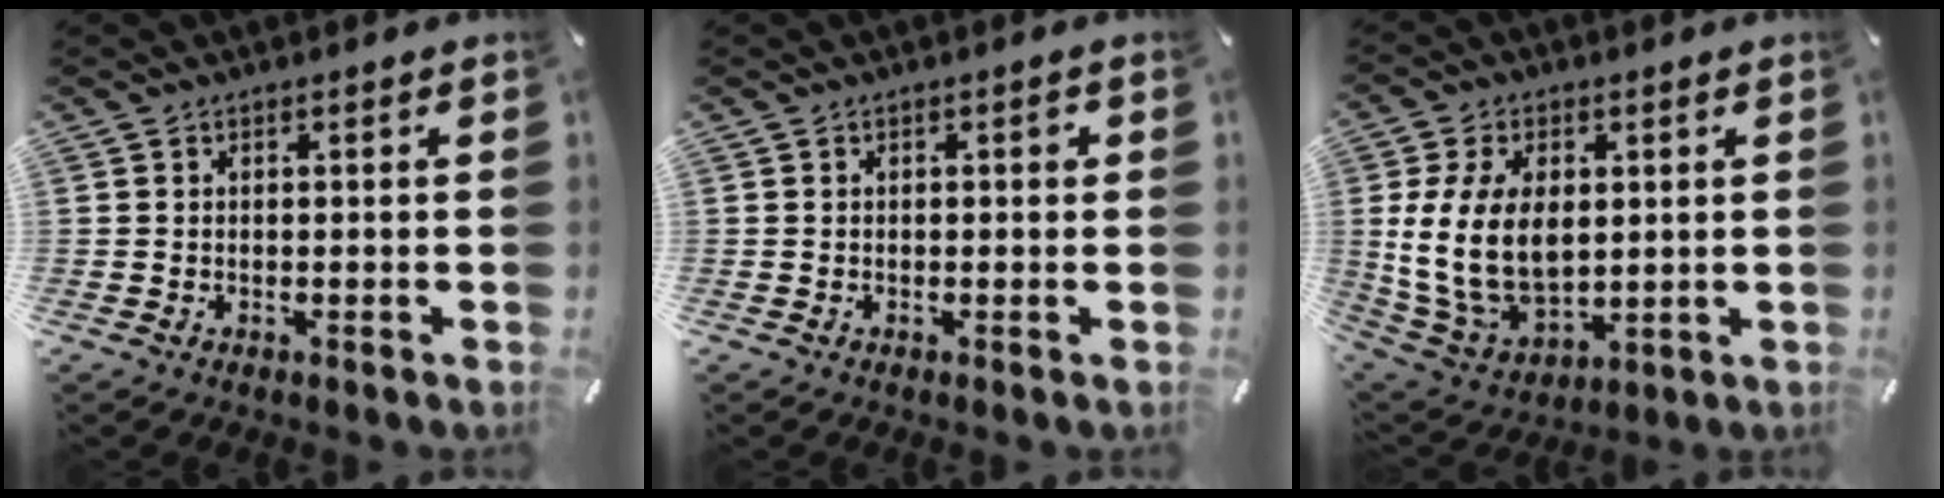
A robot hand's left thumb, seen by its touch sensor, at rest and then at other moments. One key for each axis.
{"total": 1.4, "fx": 0.2, "fy": 0.6, "fz": 1.2, "tx": -0.016, "ty": 0.003, "tz": 0.000}
{"total": 15.6, "fx": 2.0, "fy": 10.7, "fz": 11.1, "tx": -0.241, "ty": -0.002, "tz": 0.039}